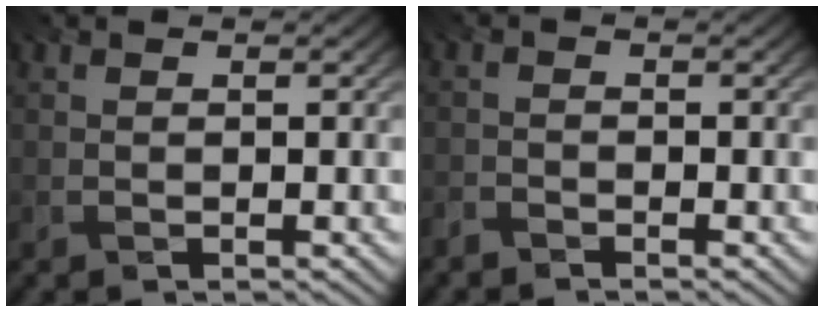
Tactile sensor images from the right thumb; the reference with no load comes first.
{"total": 2.7, "force": [-2.6, 0.2, -0.3], "torque": [0.007, -0.003, -0.062]}